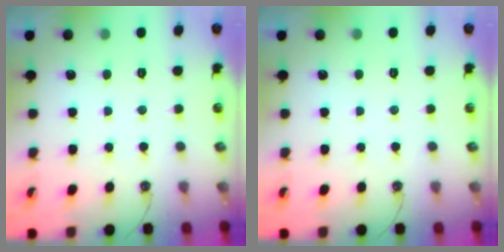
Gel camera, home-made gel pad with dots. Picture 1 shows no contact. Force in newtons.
{"total": 0.0}